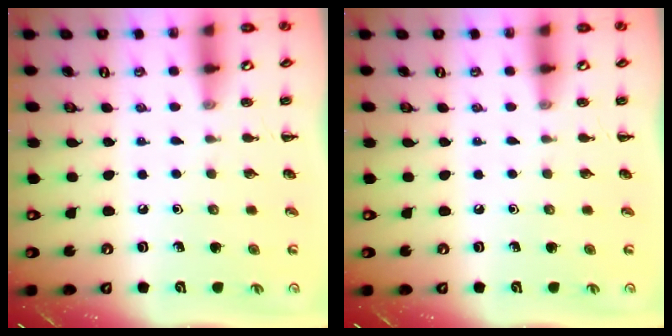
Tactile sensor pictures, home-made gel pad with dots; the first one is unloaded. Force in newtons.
{"total": 0.0}